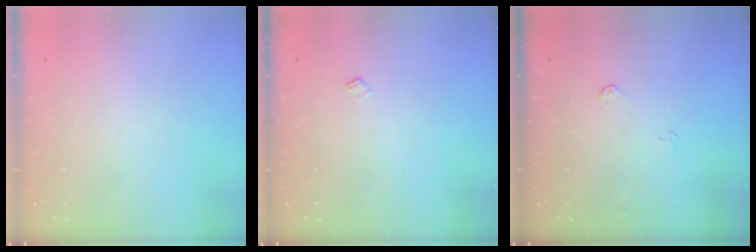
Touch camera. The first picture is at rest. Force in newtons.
{"total": 3.2, "press": 3.1, "slide": 0.5}
{"total": 3.3, "press": 3.3, "slide": 0.4}